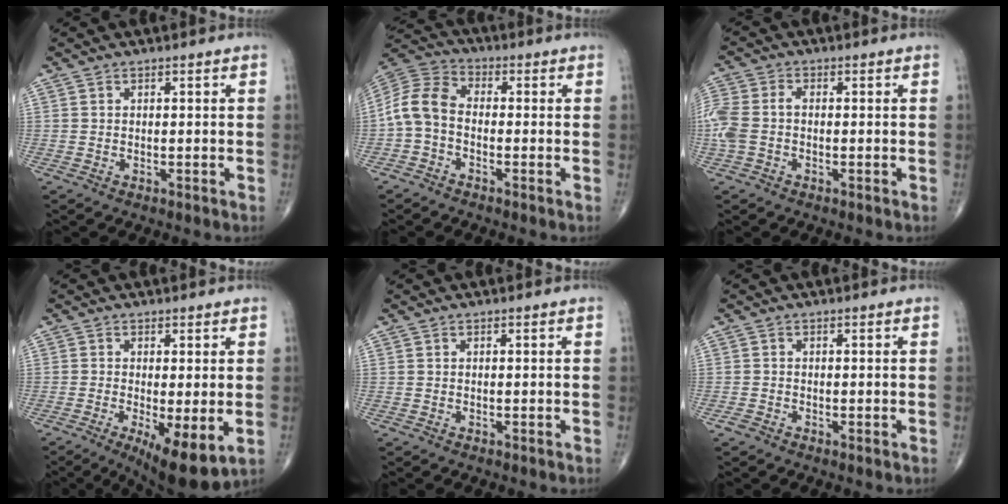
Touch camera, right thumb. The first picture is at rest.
{"total": 8.1, "force": [-1.7, 5.3, 5.9], "torque": [-0.116, 0.028, -0.050]}
{"total": 7.5, "force": [-0.8, 5.0, 5.5], "torque": [-0.151, 0.018, -0.020]}
{"total": 9.9, "force": [-2.7, 2.9, 9.1], "torque": [-0.141, -0.023, -0.038]}
{"total": 0.0}
{"total": 1.0, "force": [-0.6, 0.6, 0.6], "torque": [-0.008, 0.000, -0.016]}